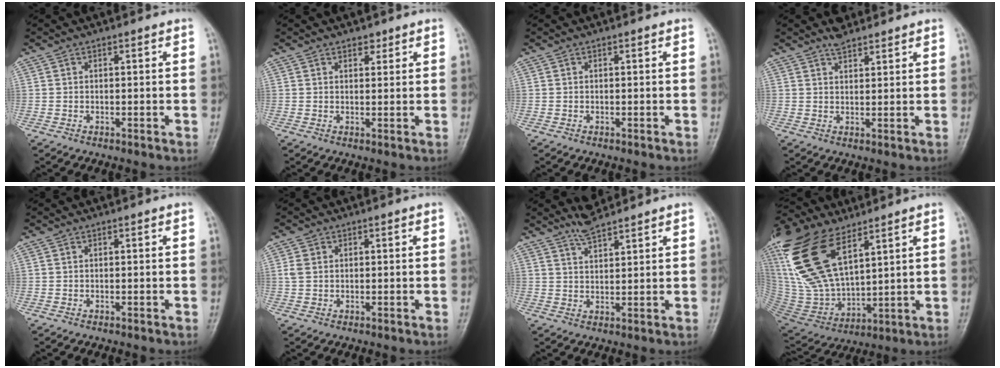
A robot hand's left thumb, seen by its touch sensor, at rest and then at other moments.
{"total": 1.9, "force": [1.4, 1.0, 0.8], "torque": [0.001, -0.007, 0.018]}
{"total": 0.0}
{"total": 3.1, "force": [2.7, 1.2, 1.0], "torque": [-0.008, -0.013, 0.044]}
{"total": 0.0}
{"total": 2.2, "force": [0.5, 1.8, 1.2], "torque": [-0.025, 0.004, 0.012]}
{"total": 4.1, "force": [3.9, 0.5, 1.3], "torque": [-0.023, -0.020, 0.077]}
{"total": 23.3, "force": [11.8, 11.1, 16.8], "torque": [-0.364, -0.036, 0.239]}